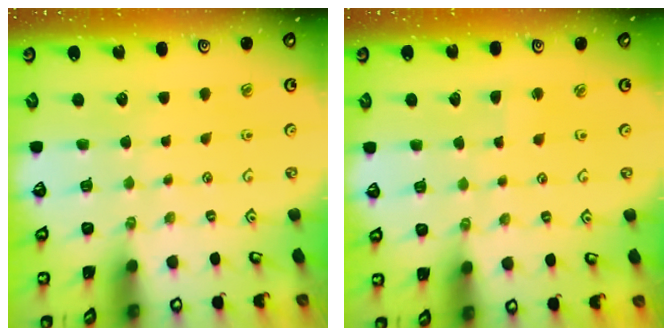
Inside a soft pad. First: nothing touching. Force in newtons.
{"total": 1.6, "press": 1.5, "slide": 0.2}